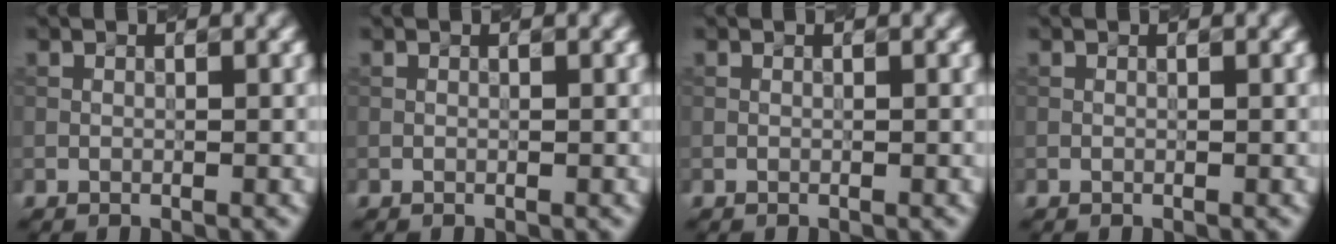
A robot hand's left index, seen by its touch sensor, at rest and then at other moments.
{"total": 0.0}
{"total": 0.0}
{"total": 0.0}